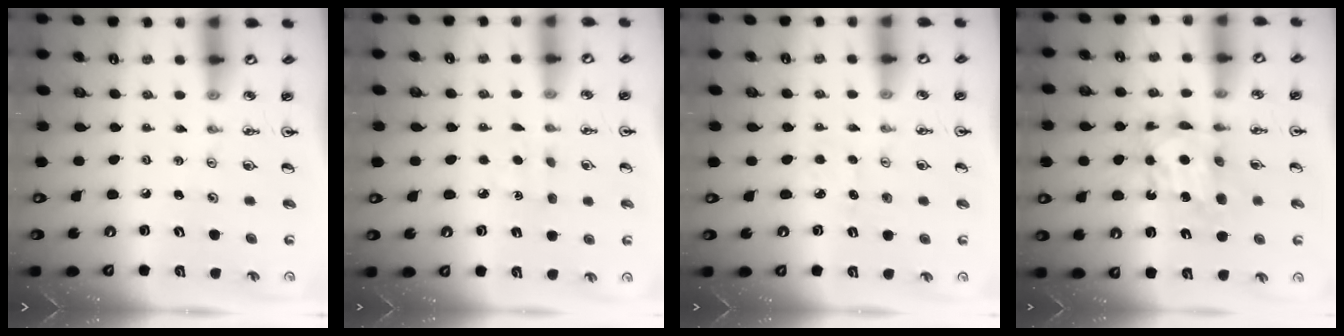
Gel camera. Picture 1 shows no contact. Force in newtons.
{"total": 2.9, "press": 2.9, "slide": 0.3}
{"total": 3.8, "press": 3.8, "slide": 0.5}
{"total": 10.2, "press": 10.2, "slide": 0.9}